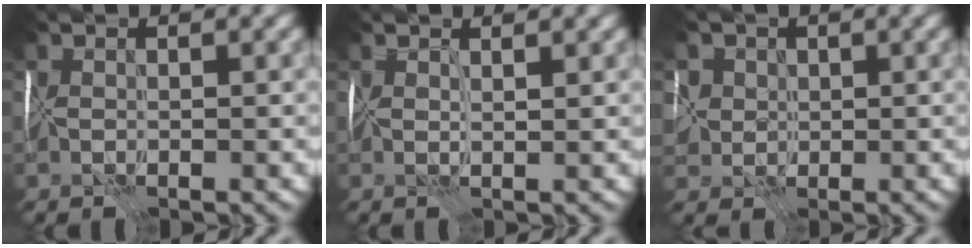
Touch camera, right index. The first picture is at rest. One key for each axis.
{"total": 2.1, "fx": 2.0, "fy": 0.1, "fz": 0.7, "tx": -0.001, "ty": 0.007, "tz": 0.036}
{"total": 2.6, "fx": 1.5, "fy": 1.9, "fz": -0.8, "tx": 0.024, "ty": 0.019, "tz": 0.018}